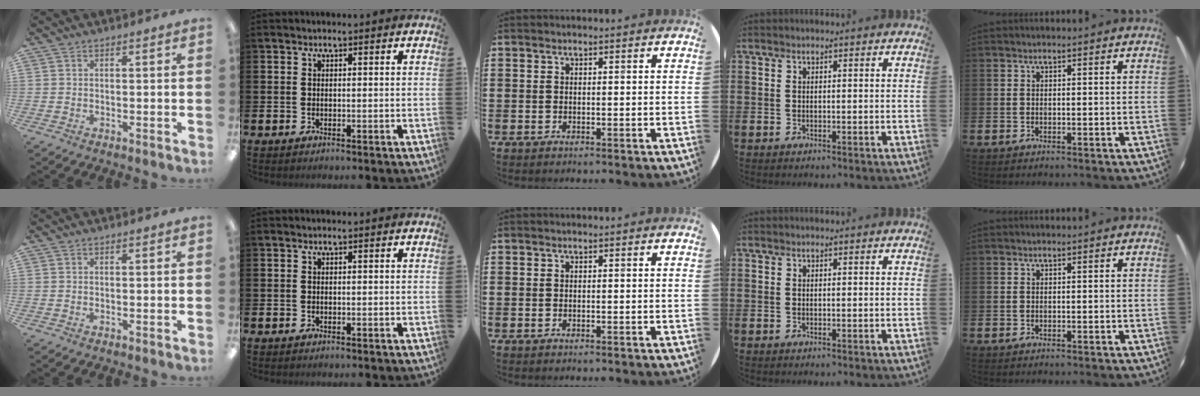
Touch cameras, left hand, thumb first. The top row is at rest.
{}